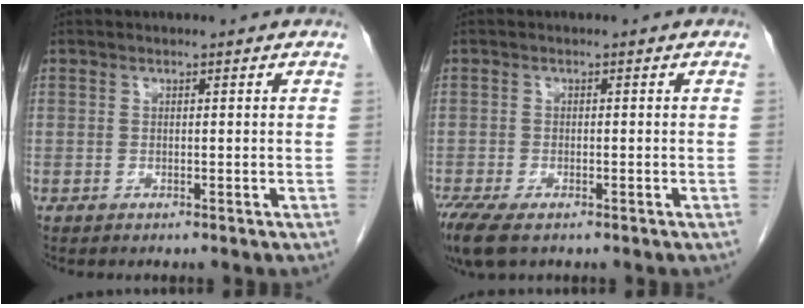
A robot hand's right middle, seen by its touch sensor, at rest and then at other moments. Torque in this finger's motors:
{"motor_torque": [1.02, -0.49, 0.03, 0.06]}